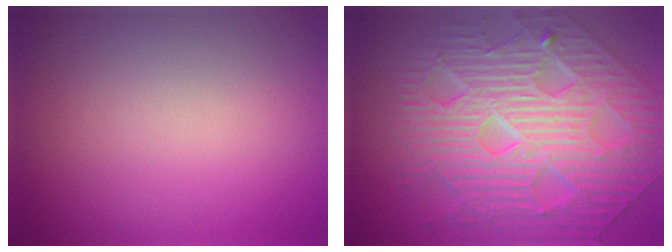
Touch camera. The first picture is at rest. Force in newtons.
{"total": 10.1, "press": 7.6, "slide": 6.6}